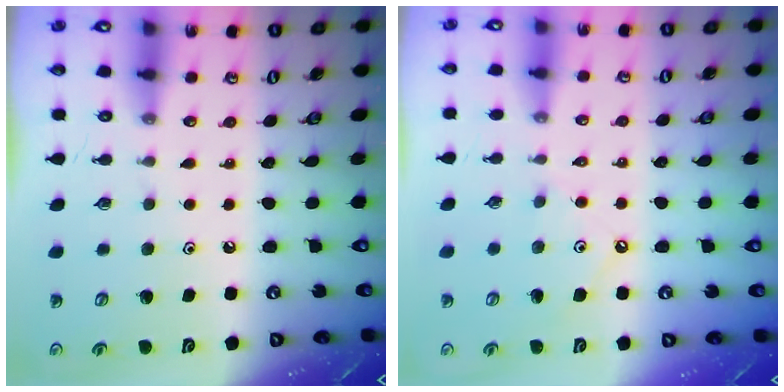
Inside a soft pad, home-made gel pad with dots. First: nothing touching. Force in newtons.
{"total": 2.1, "press": 2.1, "slide": 0.4}